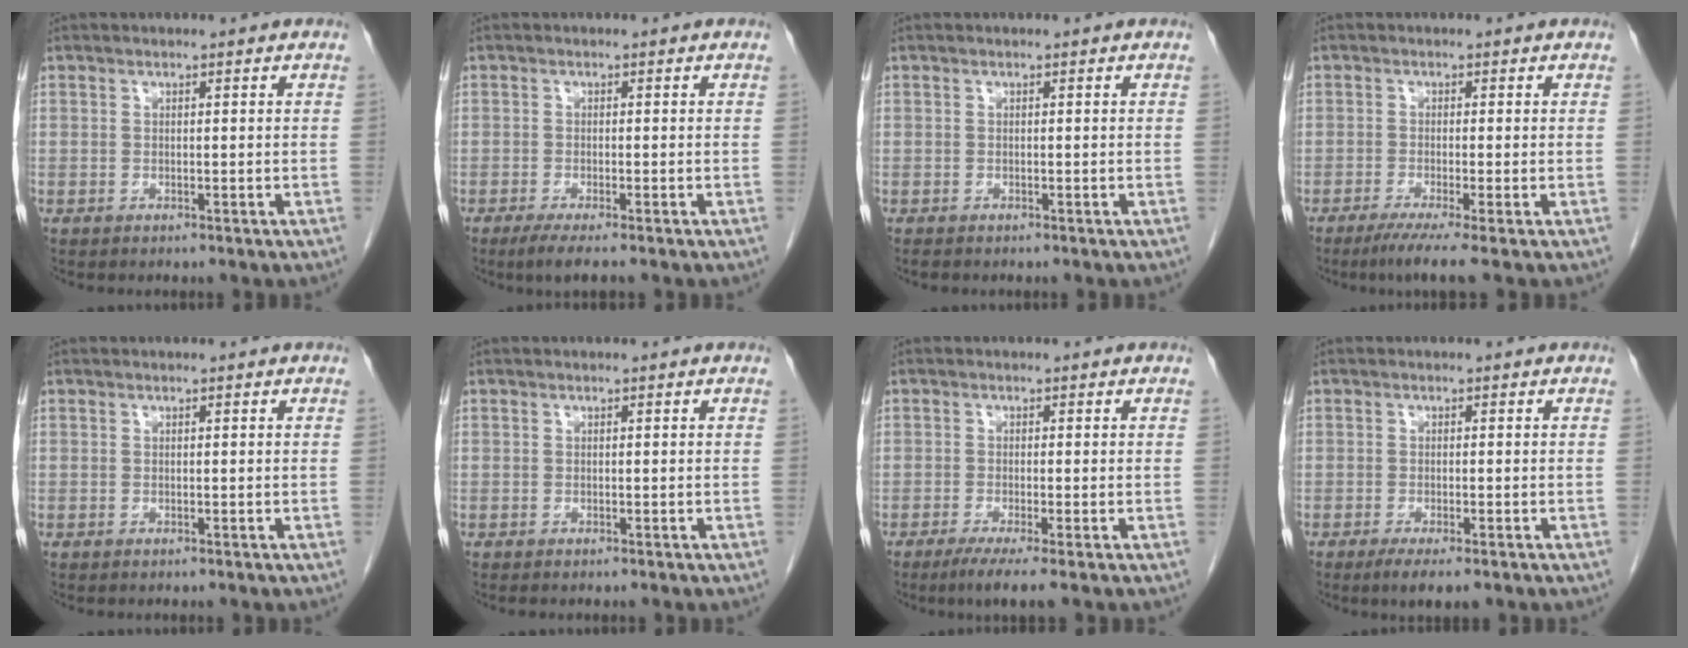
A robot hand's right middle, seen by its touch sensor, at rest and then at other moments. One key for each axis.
{"total": 3.2, "fx": -2.3, "fy": 0.0, "fz": 2.3, "tx": -0.045, "ty": -0.011, "tz": -0.041}
{"total": 0.5, "fx": -0.4, "fy": 0.2, "fz": 0.2, "tx": -0.006, "ty": 0.000, "tz": -0.008}
{"total": 4.5, "fx": -3.0, "fy": -0.6, "fz": 3.3, "tx": -0.057, "ty": -0.016, "tz": -0.057}
{"total": 0.0}
{"total": 0.0}
{"total": 4.2, "fx": -2.6, "fy": -0.2, "fz": 3.2, "tx": -0.055, "ty": -0.015, "tz": -0.048}
{"total": 3.8, "fx": -2.5, "fy": 0.7, "fz": 2.8, "tx": -0.045, "ty": -0.011, "tz": -0.036}